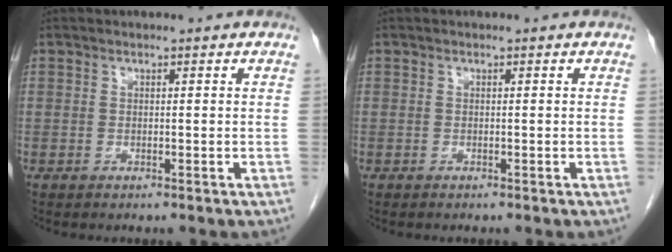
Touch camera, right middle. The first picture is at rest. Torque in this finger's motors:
{"motor_torque": [0.12, -0.11, -0.04, 0.00]}